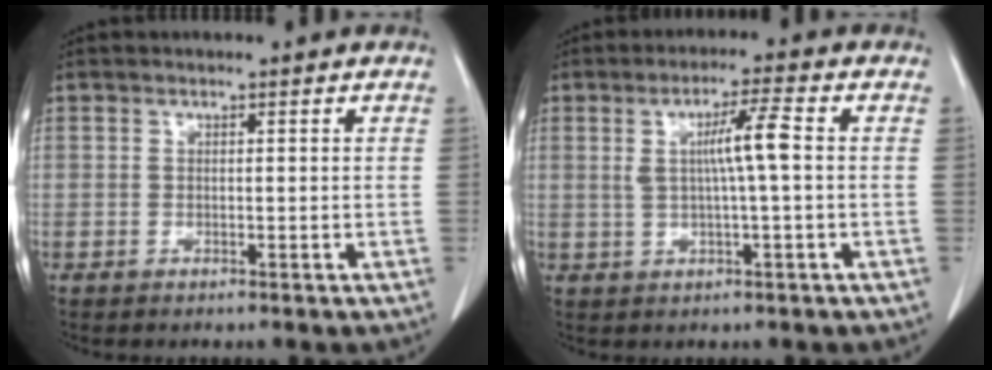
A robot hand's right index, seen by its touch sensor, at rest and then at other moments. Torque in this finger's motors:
{"motor_torque": [0.32, -0.06, 0.16, 0.11]}